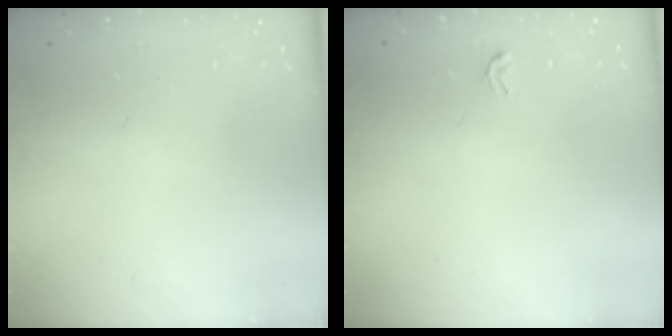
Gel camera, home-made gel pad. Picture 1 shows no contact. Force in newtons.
{"total": 2.5, "press": 2.5, "slide": 0.5}